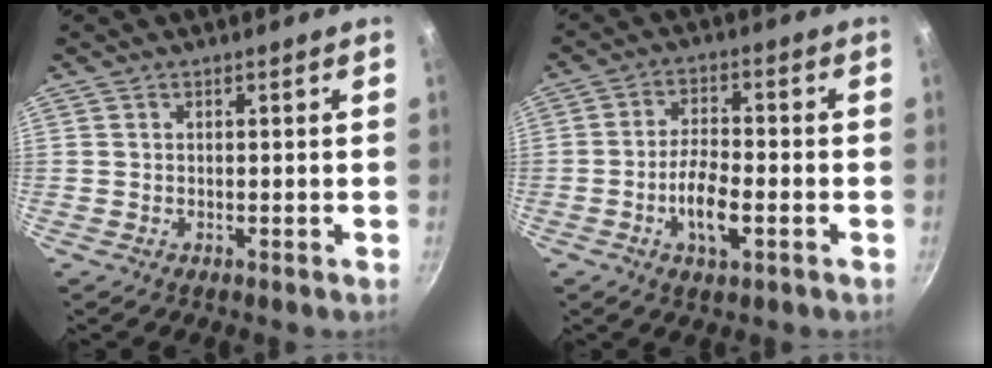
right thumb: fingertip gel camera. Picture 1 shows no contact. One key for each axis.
{"total": 7.6, "fx": -2.6, "fy": 2.9, "fz": 6.6, "tx": -0.122, "ty": 0.016, "tz": -0.052}